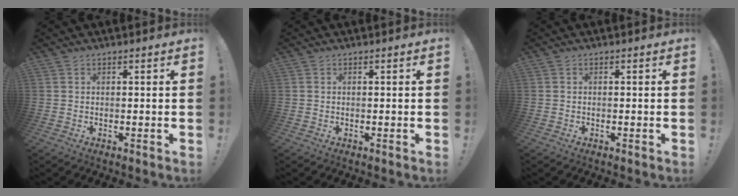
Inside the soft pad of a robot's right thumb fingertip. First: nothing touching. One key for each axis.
{"total": 0.0}
{"total": 0.0}